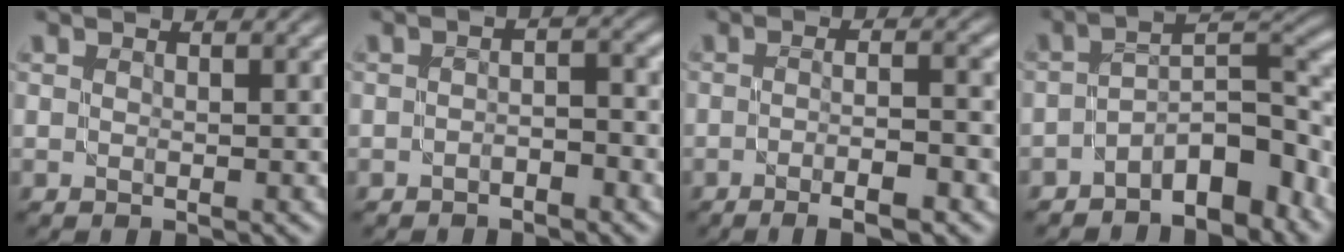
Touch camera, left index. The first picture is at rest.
{"total": 1.9, "force": [-1.2, 0.6, 1.3], "torque": [-0.020, 0.007, -0.023]}
{"total": 5.2, "force": [-2.3, 1.0, 4.6], "torque": [-0.066, 0.003, -0.033]}
{"total": 7.3, "force": [-4.3, 3.0, 5.1], "torque": [-0.057, 0.009, -0.081]}